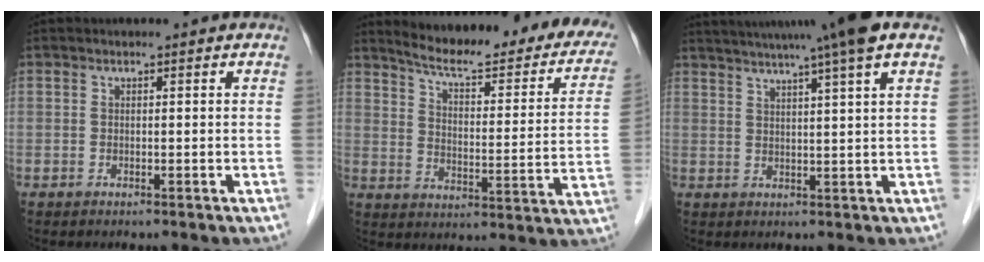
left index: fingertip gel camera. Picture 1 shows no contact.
{"total": 24.4, "force": [21.1, 4.3, 11.5], "torque": [-0.152, -0.054, 0.260]}
{"total": 13.4, "force": [10.4, -1.8, 8.2], "torque": [-0.137, 0.011, 0.137]}